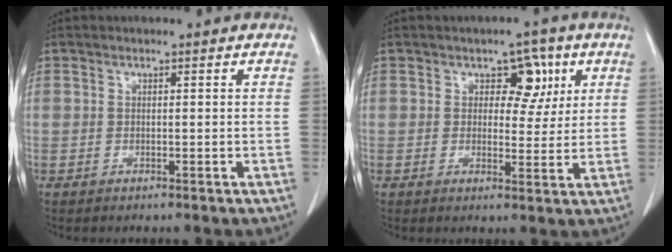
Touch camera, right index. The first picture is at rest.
{"total": 5.2, "force": [2.1, 3.3, 3.4], "torque": [-0.036, 0.007, 0.029]}